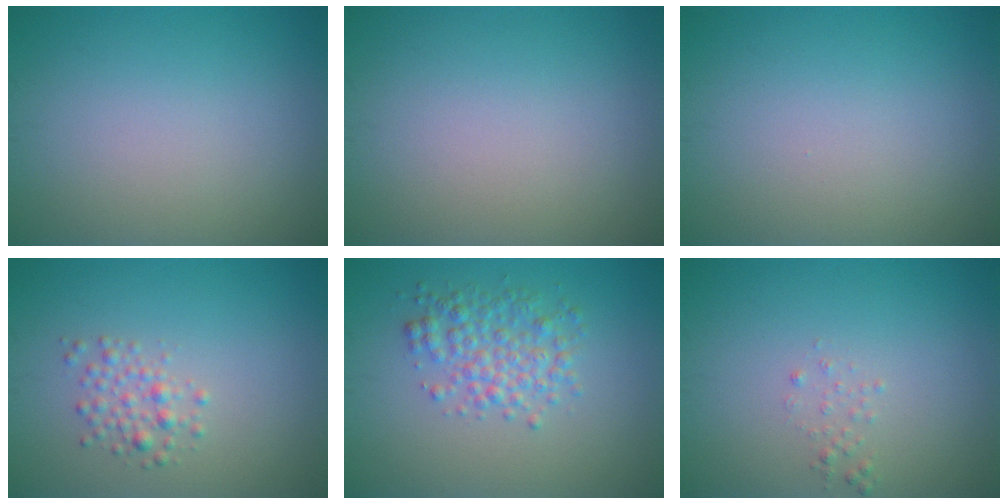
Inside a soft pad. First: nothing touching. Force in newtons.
{"total": 0.0}
{"total": 0.0}
{"total": 1.9, "press": 1.9, "slide": 0.1}
{"total": 3.4, "press": 3.4, "slide": 0.0}
{"total": 0.8, "press": 0.8, "slide": 0.1}